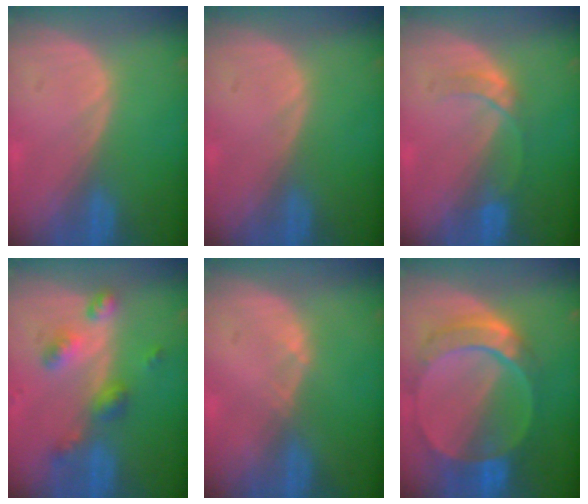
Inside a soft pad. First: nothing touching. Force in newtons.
{"total": 0.0}
{"total": 3.0, "press": 3.0, "slide": 0.3}
{"total": 6.0, "press": 5.3, "slide": 2.8}
{"total": 0.6, "press": 0.5, "slide": 0.2}
{"total": 9.6, "press": 8.3, "slide": 4.7}